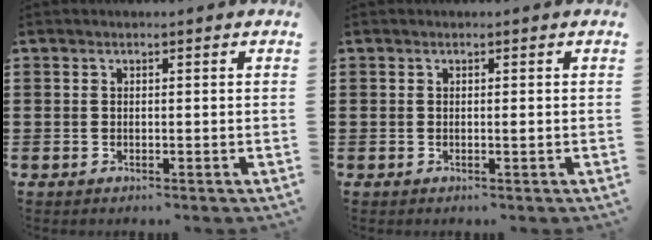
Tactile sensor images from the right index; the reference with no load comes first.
{"total": 0.6, "force": [0.0, 0.1, 0.5], "torque": [-0.010, -0.001, 0.000]}